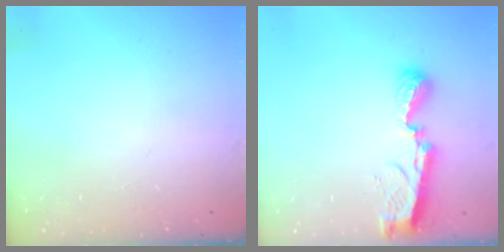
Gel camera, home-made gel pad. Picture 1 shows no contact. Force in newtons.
{"total": 9.2, "press": 9.2, "slide": 0.6}